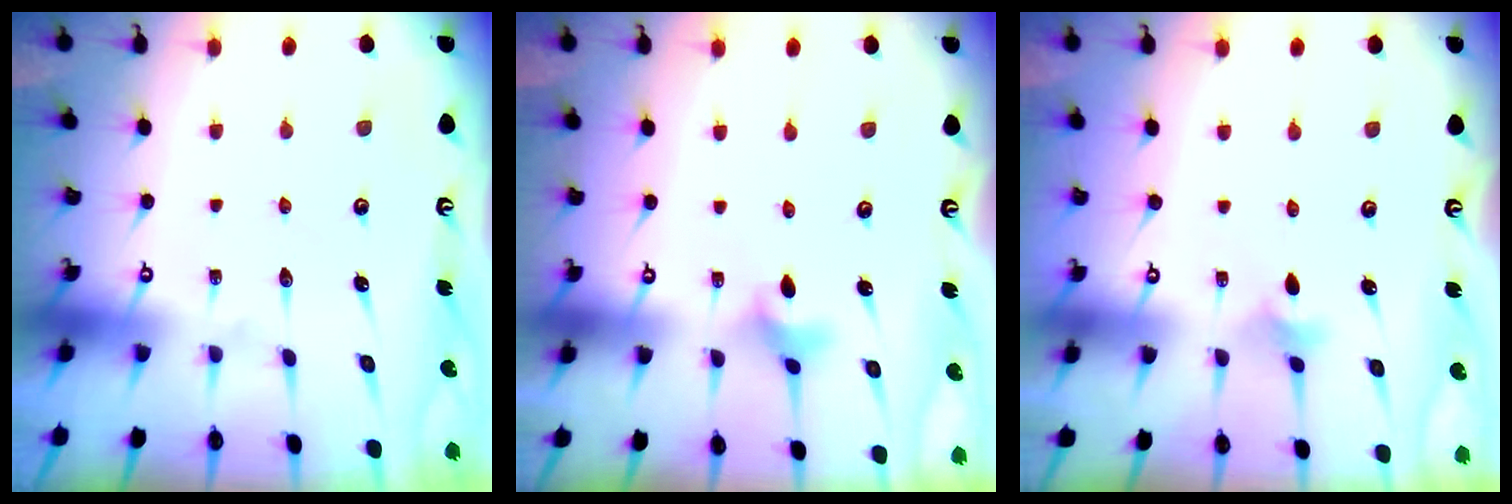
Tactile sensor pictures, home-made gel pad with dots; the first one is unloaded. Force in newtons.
{"total": 4.0, "press": 4.0, "slide": 0.6}
{"total": 3.0, "press": 2.9, "slide": 0.7}